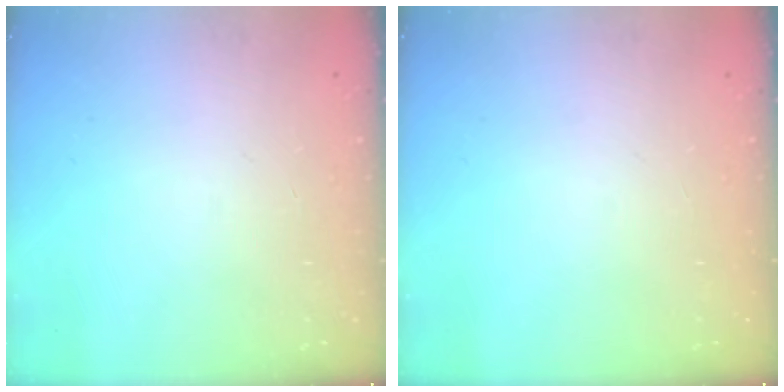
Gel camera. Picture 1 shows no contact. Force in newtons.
{"total": 0.0}